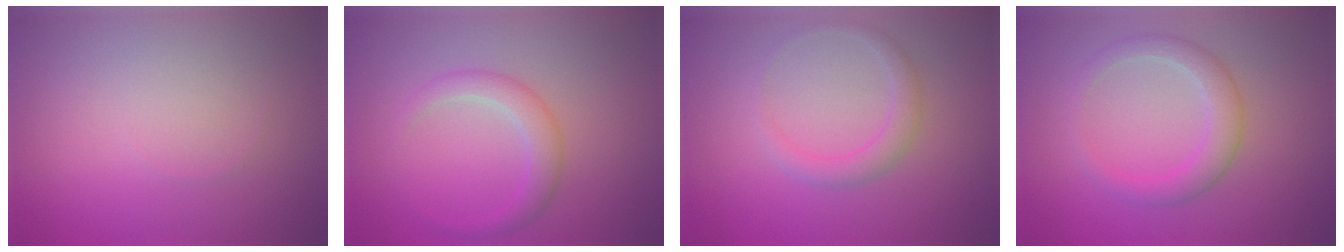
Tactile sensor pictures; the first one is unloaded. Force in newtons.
{"total": 2.4, "press": 2.4, "slide": 0.1}
{"total": 1.8, "press": 1.8, "slide": 0.2}
{"total": 2.8, "press": 2.8, "slide": 0.2}